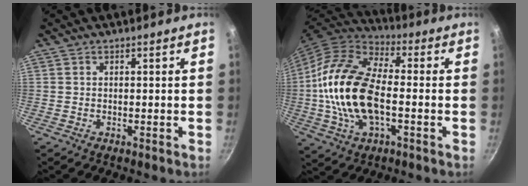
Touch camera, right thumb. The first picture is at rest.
{"total": 19.7, "force": [-1.7, 10.5, 16.5], "torque": [-0.310, 0.030, -0.044]}